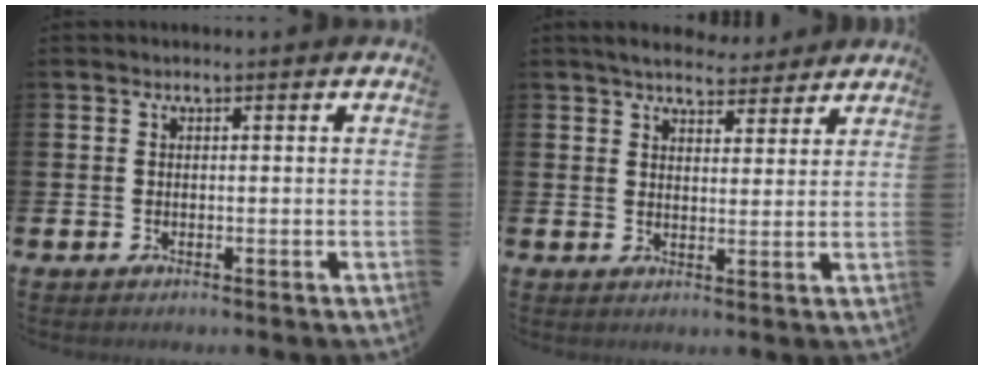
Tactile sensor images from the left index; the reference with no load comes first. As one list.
[{"total": 5.0, "force": [4.8, 1.4, 0.8], "torque": [-0.017, -0.022, 0.085]}]